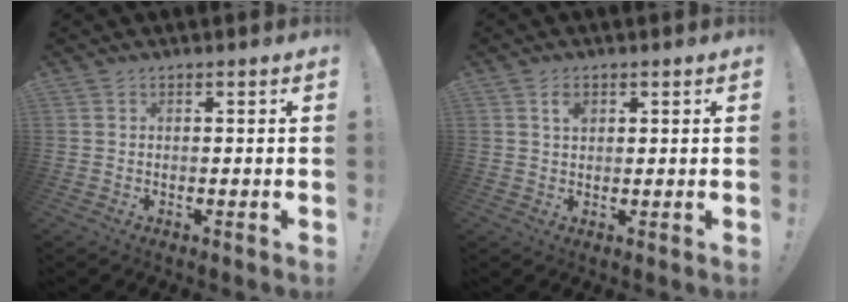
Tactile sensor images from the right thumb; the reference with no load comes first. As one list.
[{"total": 2.8, "force": [1.3, 1.6, 1.9], "torque": [-0.019, -0.006, 0.019]}]